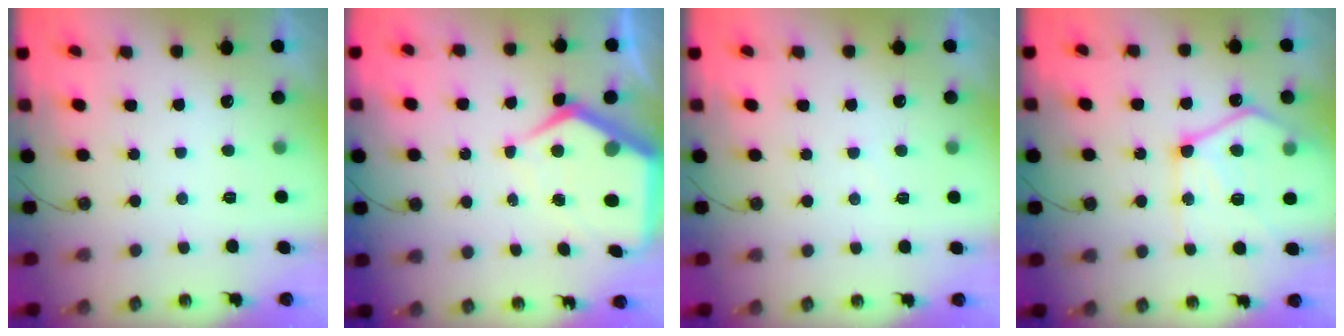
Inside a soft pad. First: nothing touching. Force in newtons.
{"total": 10.3, "press": 10.2, "slide": 1.0}
{"total": 3.9, "press": 3.9, "slide": 0.5}
{"total": 17.4, "press": 17.3, "slide": 1.5}